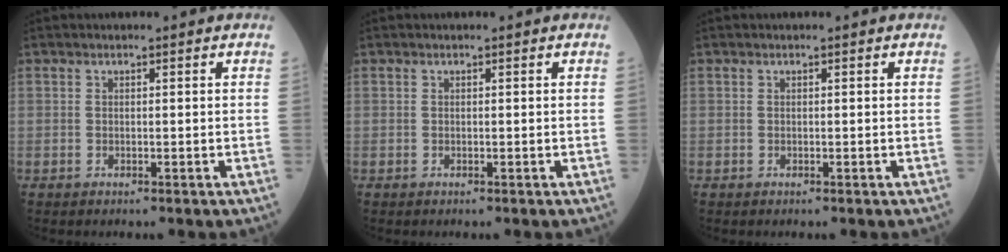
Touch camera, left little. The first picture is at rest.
{"total": 0.0}
{"total": 0.0}